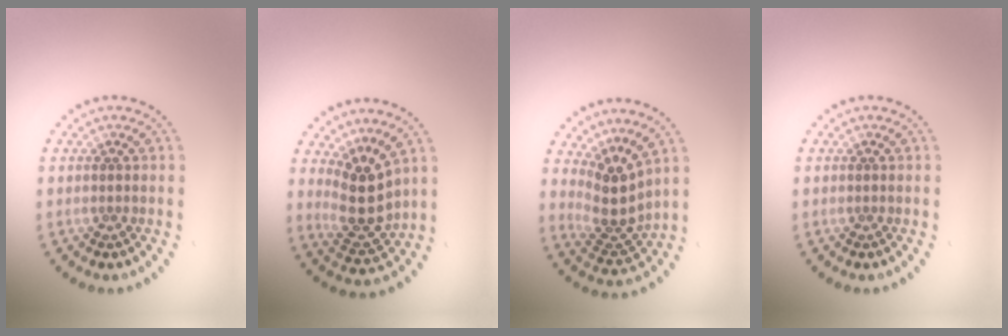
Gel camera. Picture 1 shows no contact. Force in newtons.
{"total": 3.8, "press": 3.4, "slide": 1.8}
{"total": 3.7, "press": 2.6, "slide": 2.6}
{"total": 0.0}